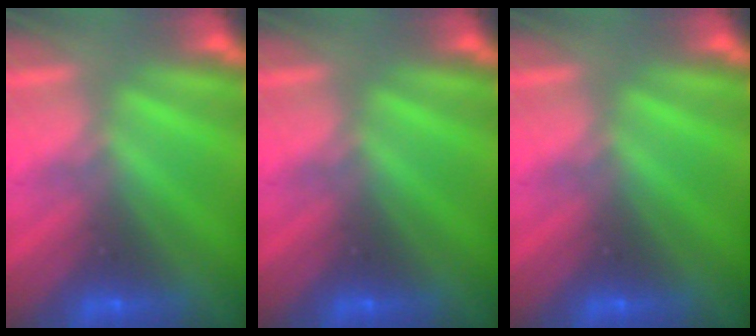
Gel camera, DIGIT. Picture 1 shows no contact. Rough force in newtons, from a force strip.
{"total": 0.0}
{"total": 0.0}